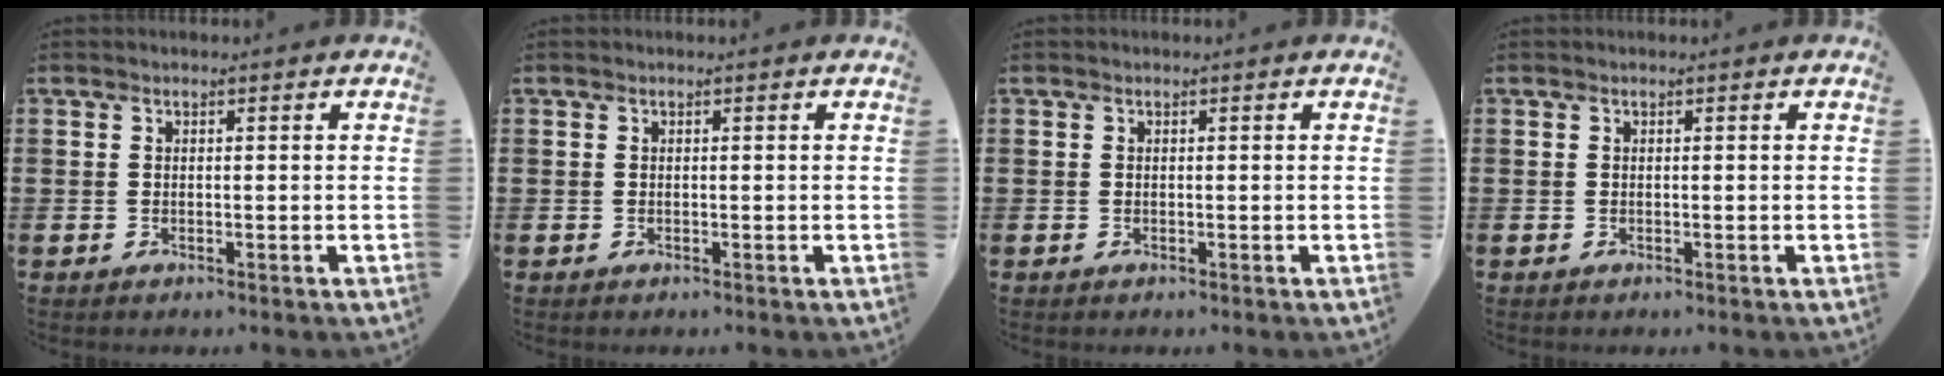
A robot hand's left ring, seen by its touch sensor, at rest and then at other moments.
{"total": 0.0}
{"total": 0.0}
{"total": 0.0}